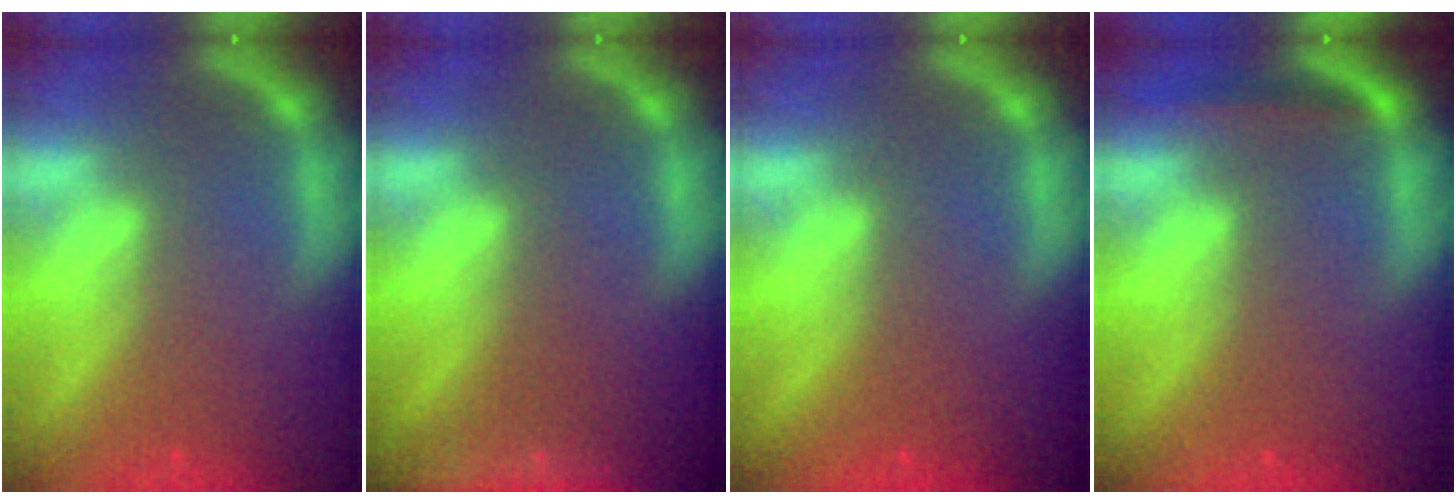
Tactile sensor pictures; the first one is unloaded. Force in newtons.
{"total": 6.5}
{"total": 0.0}
{"total": 1.9}